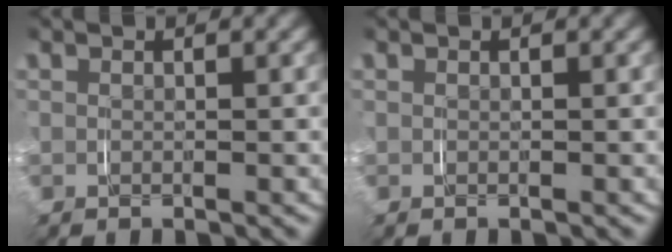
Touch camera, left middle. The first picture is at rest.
{"total": 0.0}